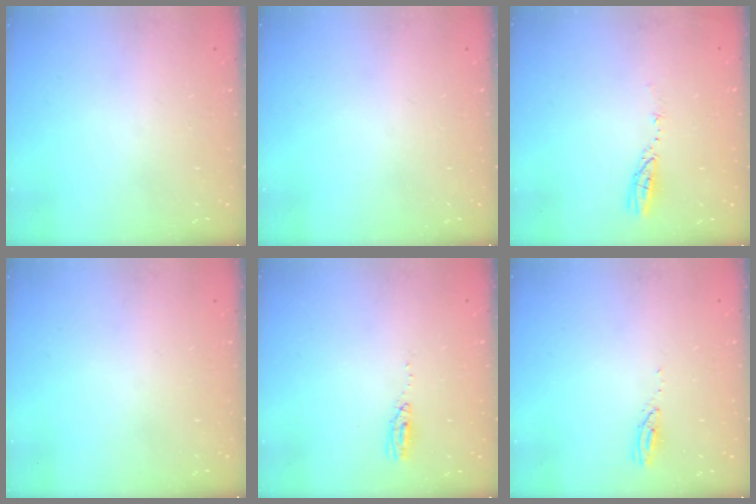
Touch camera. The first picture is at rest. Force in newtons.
{"total": 0.0}
{"total": 3.5, "press": 3.4, "slide": 0.4}
{"total": 0.0}
{"total": 3.5, "press": 3.3, "slide": 1.2}
{"total": 2.9, "press": 2.9, "slide": 0.2}